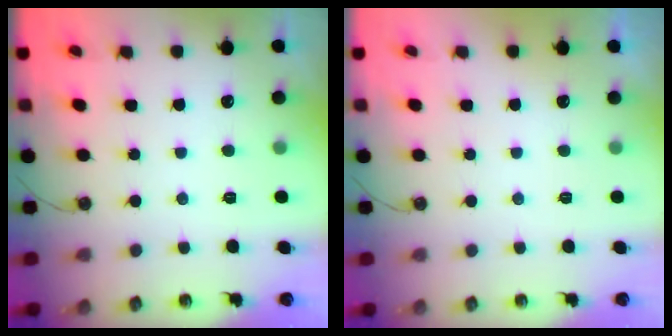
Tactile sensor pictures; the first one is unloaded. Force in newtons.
{"total": 0.0}